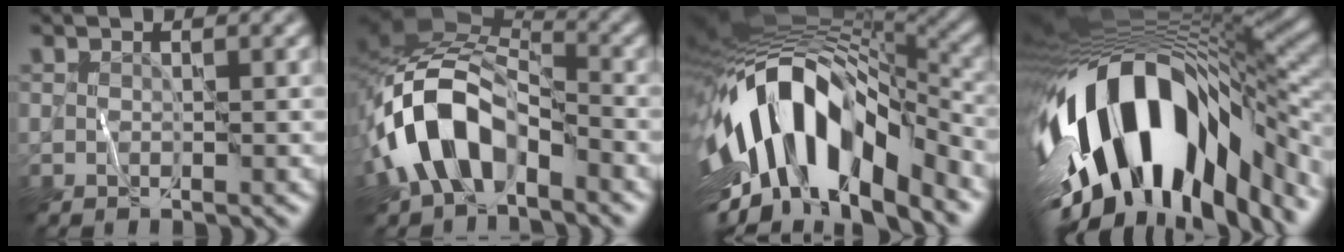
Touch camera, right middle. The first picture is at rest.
{"total": 9.4, "force": [-4.0, 5.8, 6.2], "torque": [-0.111, 0.006, -0.080]}
{"total": 15.0, "force": [-4.3, 6.7, 12.7], "torque": [-0.221, 0.027, -0.074]}
{"total": 16.4, "force": [-5.6, 7.6, 13.4], "torque": [-0.227, 0.003, -0.094]}